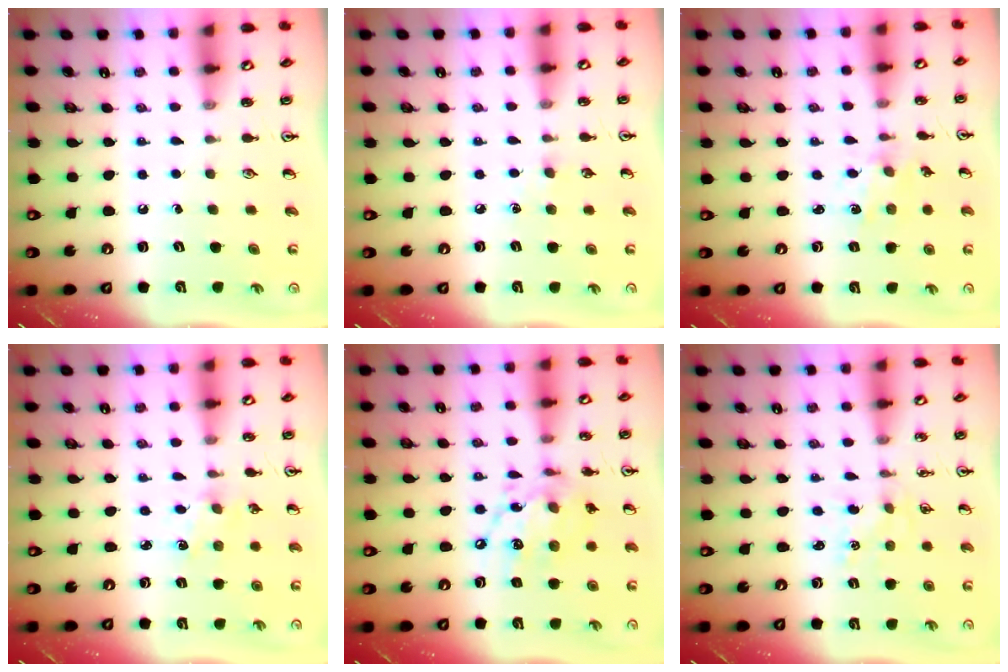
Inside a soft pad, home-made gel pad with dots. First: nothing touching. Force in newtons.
{"total": 4.7, "press": 4.7, "slide": 0.7}
{"total": 1.0, "press": 1.0, "slide": 0.2}
{"total": 1.8, "press": 1.8, "slide": 0.4}
{"total": 12.3, "press": 12.2, "slide": 0.7}
{"total": 1.6, "press": 1.5, "slide": 0.2}